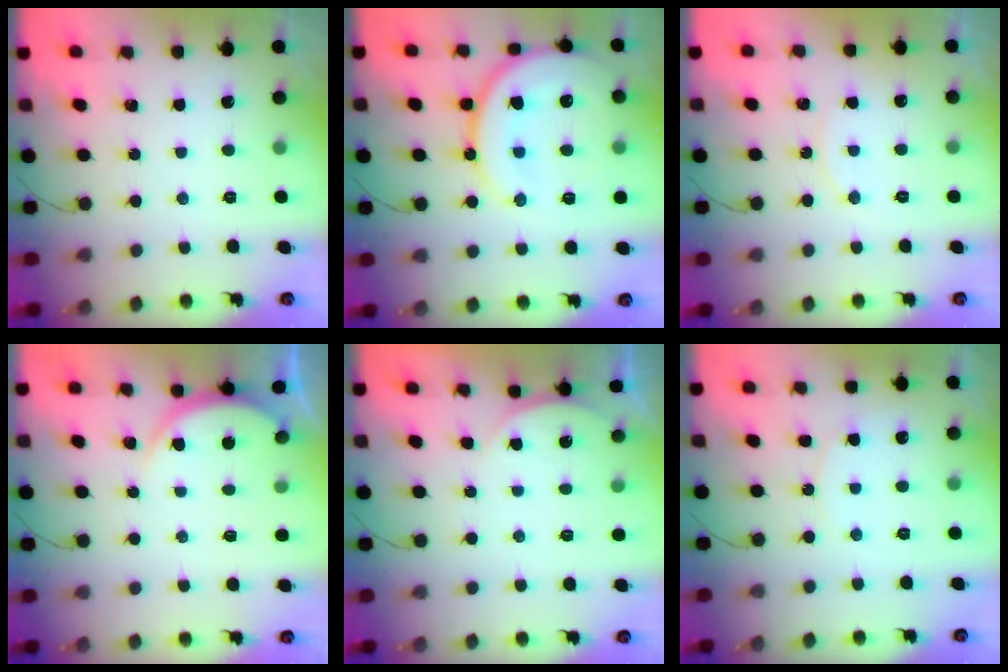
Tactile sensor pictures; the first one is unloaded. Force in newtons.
{"total": 18.8, "press": 18.5, "slide": 3.7}
{"total": 5.3, "press": 5.3, "slide": 0.4}
{"total": 4.6, "press": 4.6, "slide": 0.4}
{"total": 2.7, "press": 2.3, "slide": 1.4}
{"total": 6.7, "press": 6.7, "slide": 0.6}